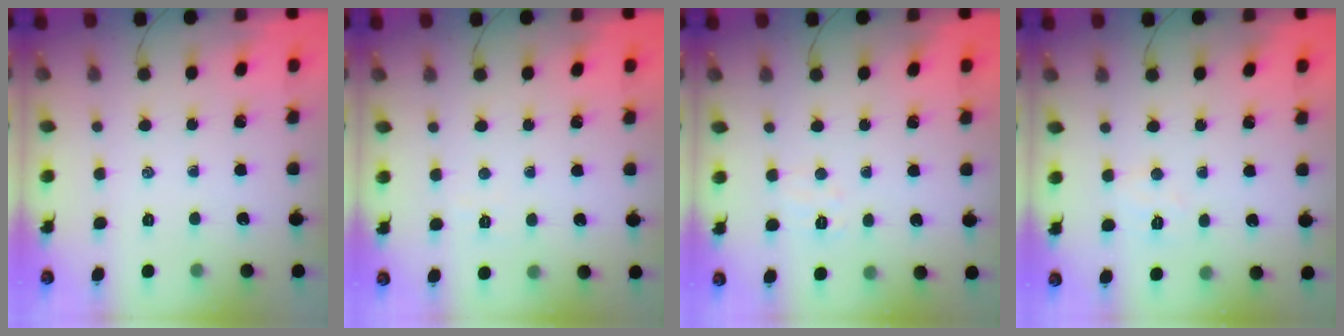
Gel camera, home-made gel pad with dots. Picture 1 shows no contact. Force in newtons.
{"total": 2.5, "press": 2.4, "slide": 0.7}
{"total": 3.7, "press": 3.5, "slide": 1.0}
{"total": 5.1, "press": 5.0, "slide": 1.0}